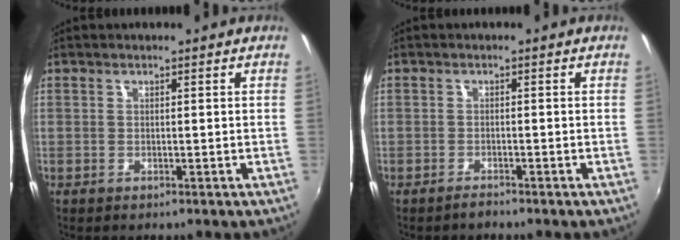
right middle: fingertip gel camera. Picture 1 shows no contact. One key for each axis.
{"total": 1.1, "fx": -1.1, "fy": 0.0, "fz": 0.1, "tx": -0.003, "ty": -0.003, "tz": -0.020}